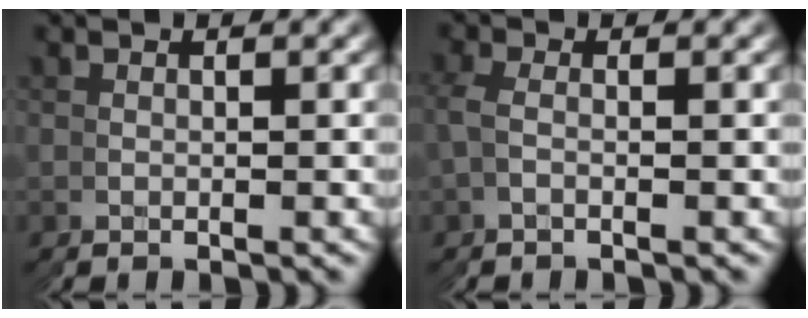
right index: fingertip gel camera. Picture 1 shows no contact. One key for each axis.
{"total": 0.8, "fx": 0.5, "fy": 0.5, "fz": -0.5, "tx": -0.007, "ty": 0.007, "tz": 0.002}